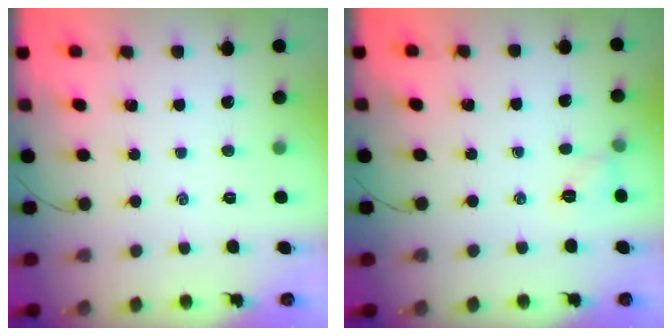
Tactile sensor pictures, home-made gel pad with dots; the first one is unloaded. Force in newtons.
{"total": 4.5, "press": 4.2, "slide": 1.6}